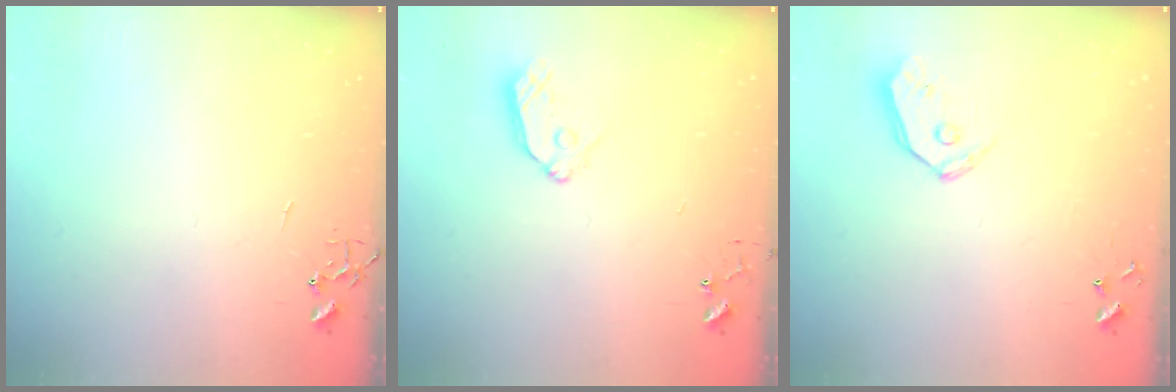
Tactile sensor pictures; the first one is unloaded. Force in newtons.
{"total": 8.4, "press": 8.4, "slide": 0.7}
{"total": 8.7, "press": 8.6, "slide": 1.3}